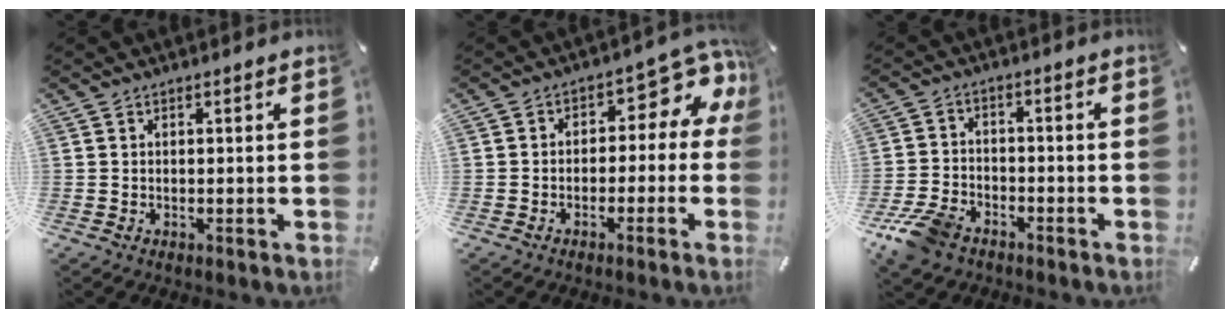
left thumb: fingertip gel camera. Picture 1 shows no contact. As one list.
[{"total": 8.0, "force": [1.7, 5.0, 5.9], "torque": [-0.062, -0.022, 0.026]}, {"total": 8.6, "force": [-6.1, 4.7, 3.7], "torque": [-0.082, 0.027, -0.118]}]